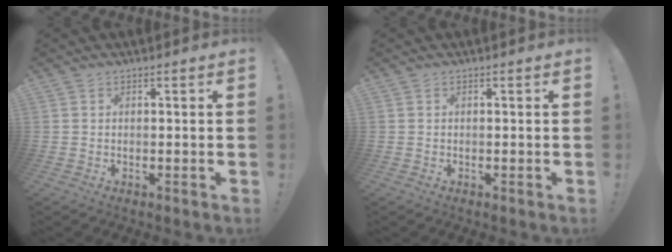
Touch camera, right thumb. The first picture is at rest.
{"total": 0.0}